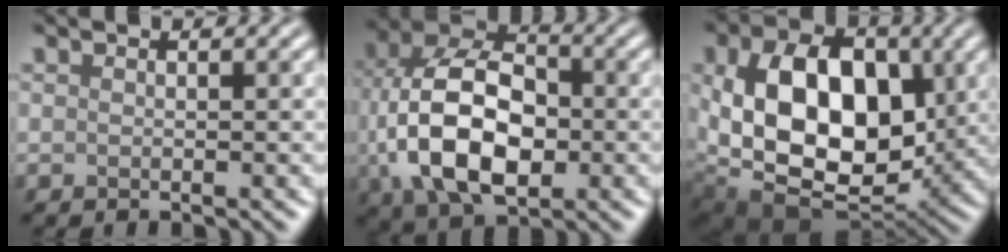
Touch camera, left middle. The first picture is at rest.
{"total": 11.9, "force": [-1.6, 7.4, 9.1], "torque": [-0.188, -0.001, -0.038]}
{"total": 14.1, "force": [1.0, 9.2, 10.7], "torque": [-0.188, -0.007, 0.021]}